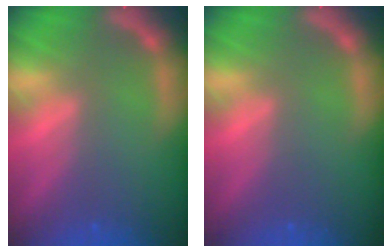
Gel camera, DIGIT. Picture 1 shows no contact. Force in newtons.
{"total": 0.0}